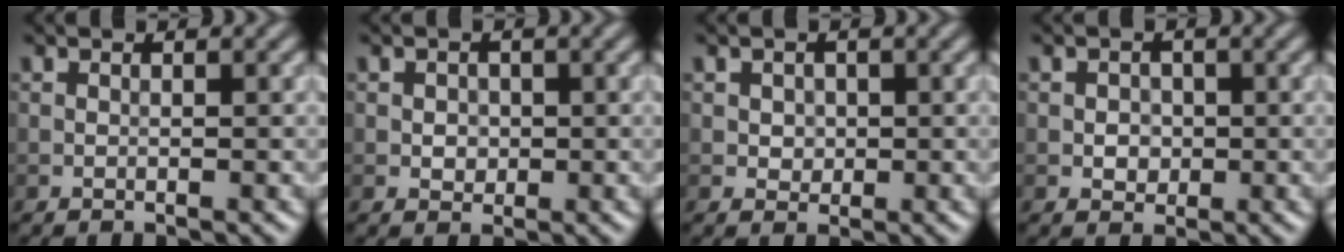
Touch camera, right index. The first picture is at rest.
{"total": 1.3, "force": [0.0, 1.2, 0.6], "torque": [-0.011, -0.003, 0.000]}
{"total": 1.2, "force": [0.1, 1.1, 0.5], "torque": [-0.008, -0.004, 0.004]}
{"total": 1.6, "force": [-0.1, 1.4, 0.7], "torque": [-0.010, -0.002, -0.004]}